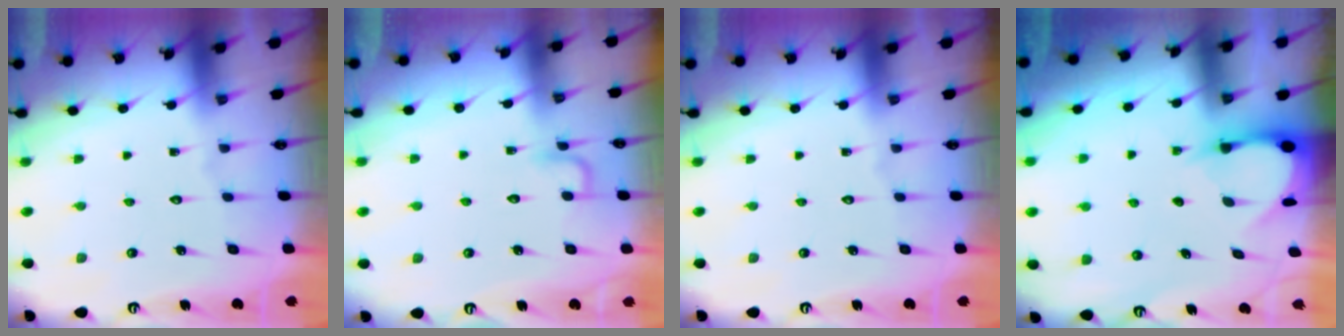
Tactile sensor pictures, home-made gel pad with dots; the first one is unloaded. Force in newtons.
{"total": 4.2, "press": 4.1, "slide": 0.6}
{"total": 0.0}
{"total": 3.4, "press": 3.4, "slide": 0.3}